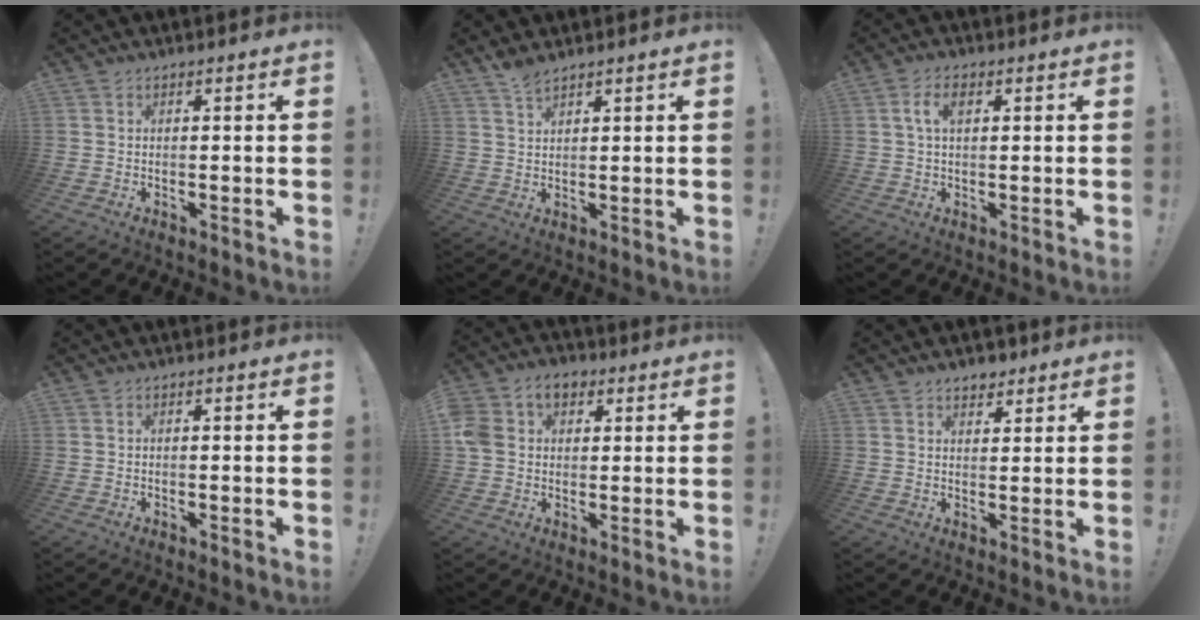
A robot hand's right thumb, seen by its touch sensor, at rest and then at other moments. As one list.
[{"total": 3.6, "force": [3.1, 1.0, 1.5], "torque": [-0.018, -0.020, 0.055]}, {"total": 5.1, "force": [1.4, 2.6, 4.2], "torque": [-0.082, 0.004, 0.022]}, {"total": 0.0}, {"total": 10.0, "force": [2.9, 7.7, 5.7], "torque": [-0.106, 0.001, 0.057]}, {"total": 3.8, "force": [2.8, 2.4, 0.9], "torque": [0.005, -0.015, 0.048]}]